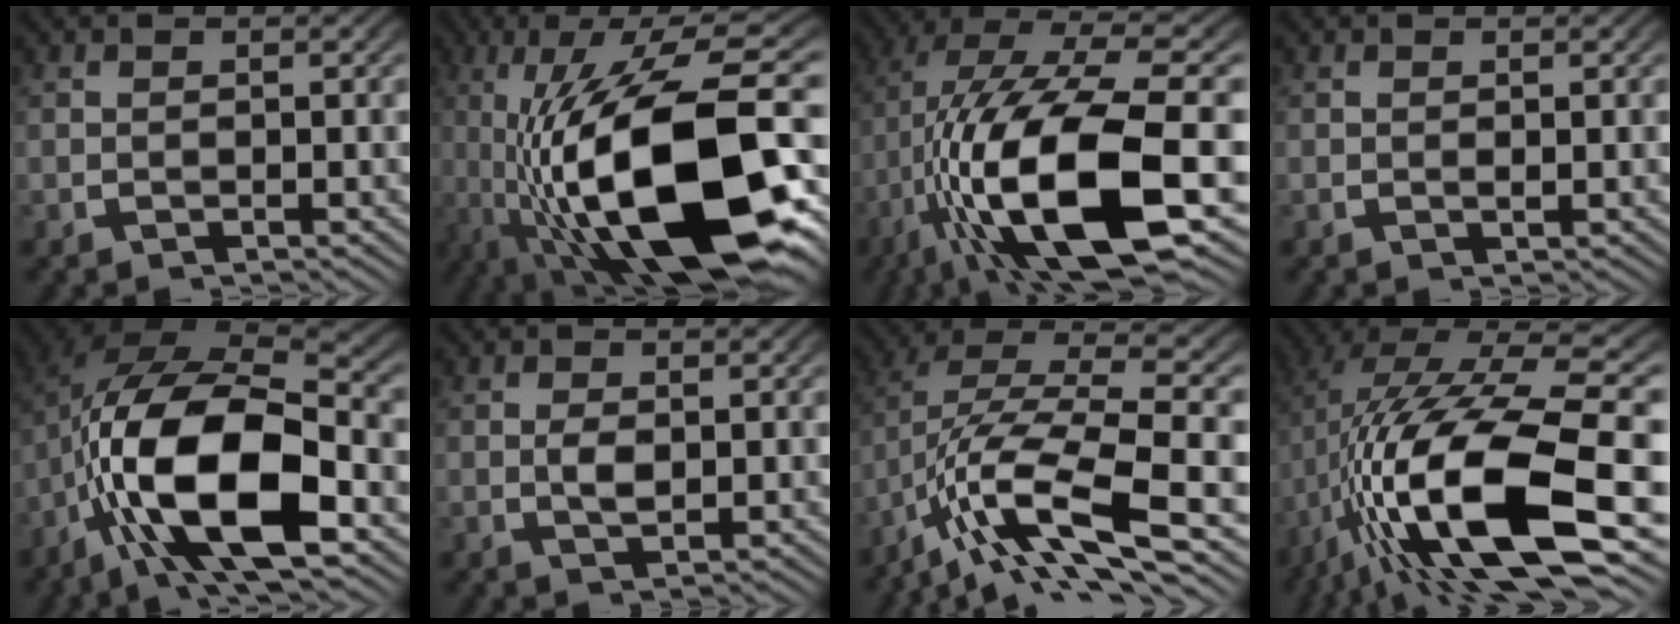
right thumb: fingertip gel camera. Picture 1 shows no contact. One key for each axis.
{"total": 22.5, "fx": -3.7, "fy": 10.3, "fz": 19.7, "tx": -0.360, "ty": -0.060, "tz": -0.016}
{"total": 18.2, "fx": -3.1, "fy": 8.8, "fz": 15.6, "tx": -0.348, "ty": -0.061, "tz": -0.010}
{"total": 0.6, "fx": 0.4, "fy": 0.2, "fz": 0.4, "tx": -0.008, "ty": 0.000, "tz": 0.007}
{"total": 17.8, "fx": -1.9, "fy": 9.9, "fz": 14.6, "tx": -0.298, "ty": -0.053, "tz": -0.010}
{"total": 1.8, "fx": 0.3, "fy": 1.0, "fz": 1.5, "tx": -0.033, "ty": -0.008, "tz": 0.012}
{"total": 12.4, "fx": -4.2, "fy": 6.4, "fz": 9.8, "tx": -0.207, "ty": -0.047, "tz": -0.042}
{"total": 18.1, "fx": -1.8, "fy": 8.8, "fz": 15.7, "tx": -0.317, "ty": -0.049, "tz": 0.008}